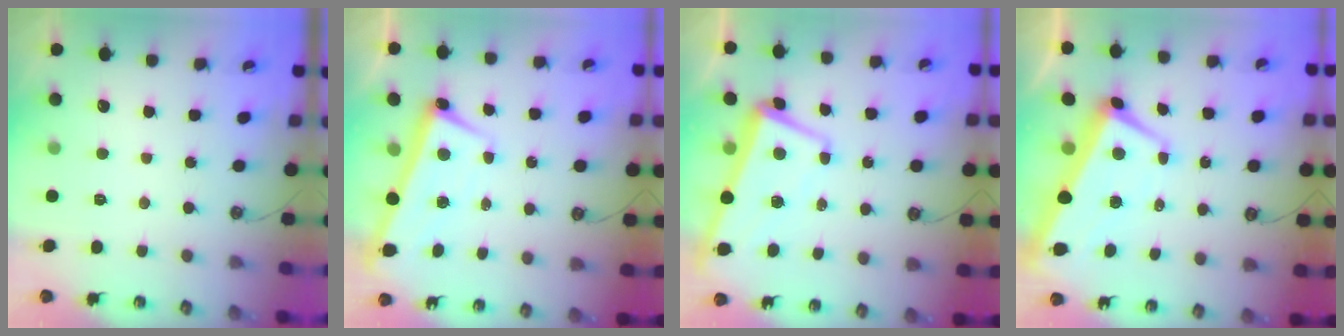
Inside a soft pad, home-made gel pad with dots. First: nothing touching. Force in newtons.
{"total": 2.6, "press": 2.5, "slide": 0.7}
{"total": 1.2, "press": 0.0, "slide": 1.2}
{"total": 1.6, "press": 0.9, "slide": 1.3}